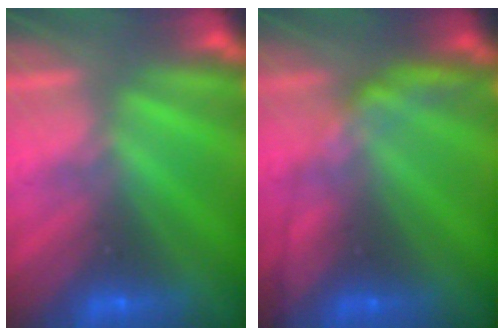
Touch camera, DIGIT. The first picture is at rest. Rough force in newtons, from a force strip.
{"total": 2.6}